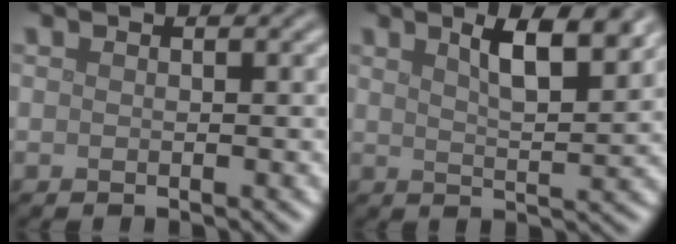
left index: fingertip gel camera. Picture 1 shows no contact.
{"total": 5.8, "force": [3.3, 1.6, 4.5], "torque": [-0.059, 0.008, 0.048]}